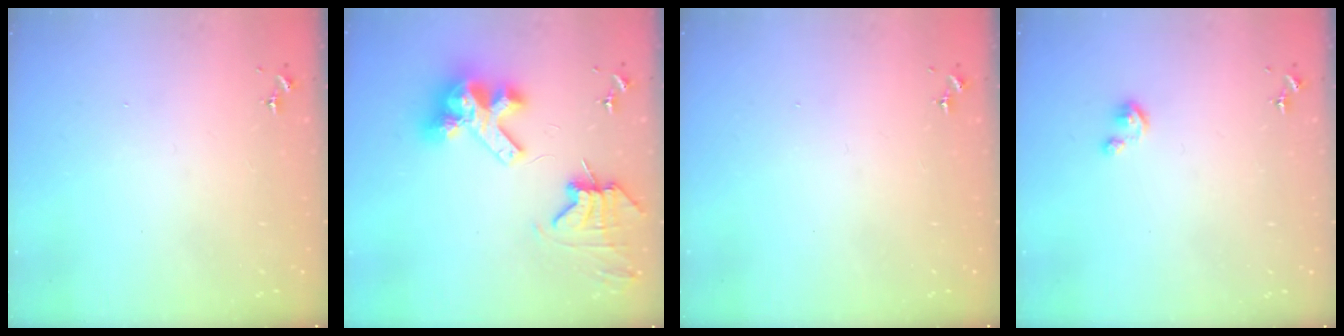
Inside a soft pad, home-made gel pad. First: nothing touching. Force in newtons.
{"total": 13.1, "press": 12.9, "slide": 1.8}
{"total": 0.0}
{"total": 2.6, "press": 2.6, "slide": 0.3}